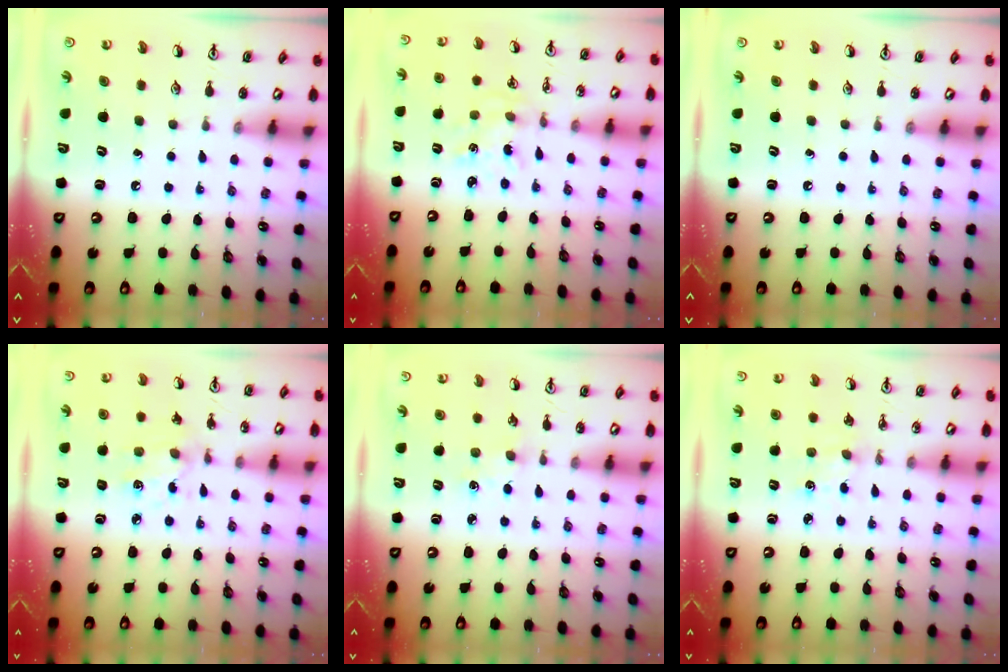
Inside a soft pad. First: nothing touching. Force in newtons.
{"total": 1.7, "press": 1.7, "slide": 0.3}
{"total": 0.0}
{"total": 2.1, "press": 2.1, "slide": 0.4}
{"total": 1.3, "press": 1.3, "slide": 0.2}
{"total": 2.8, "press": 2.8, "slide": 0.3}